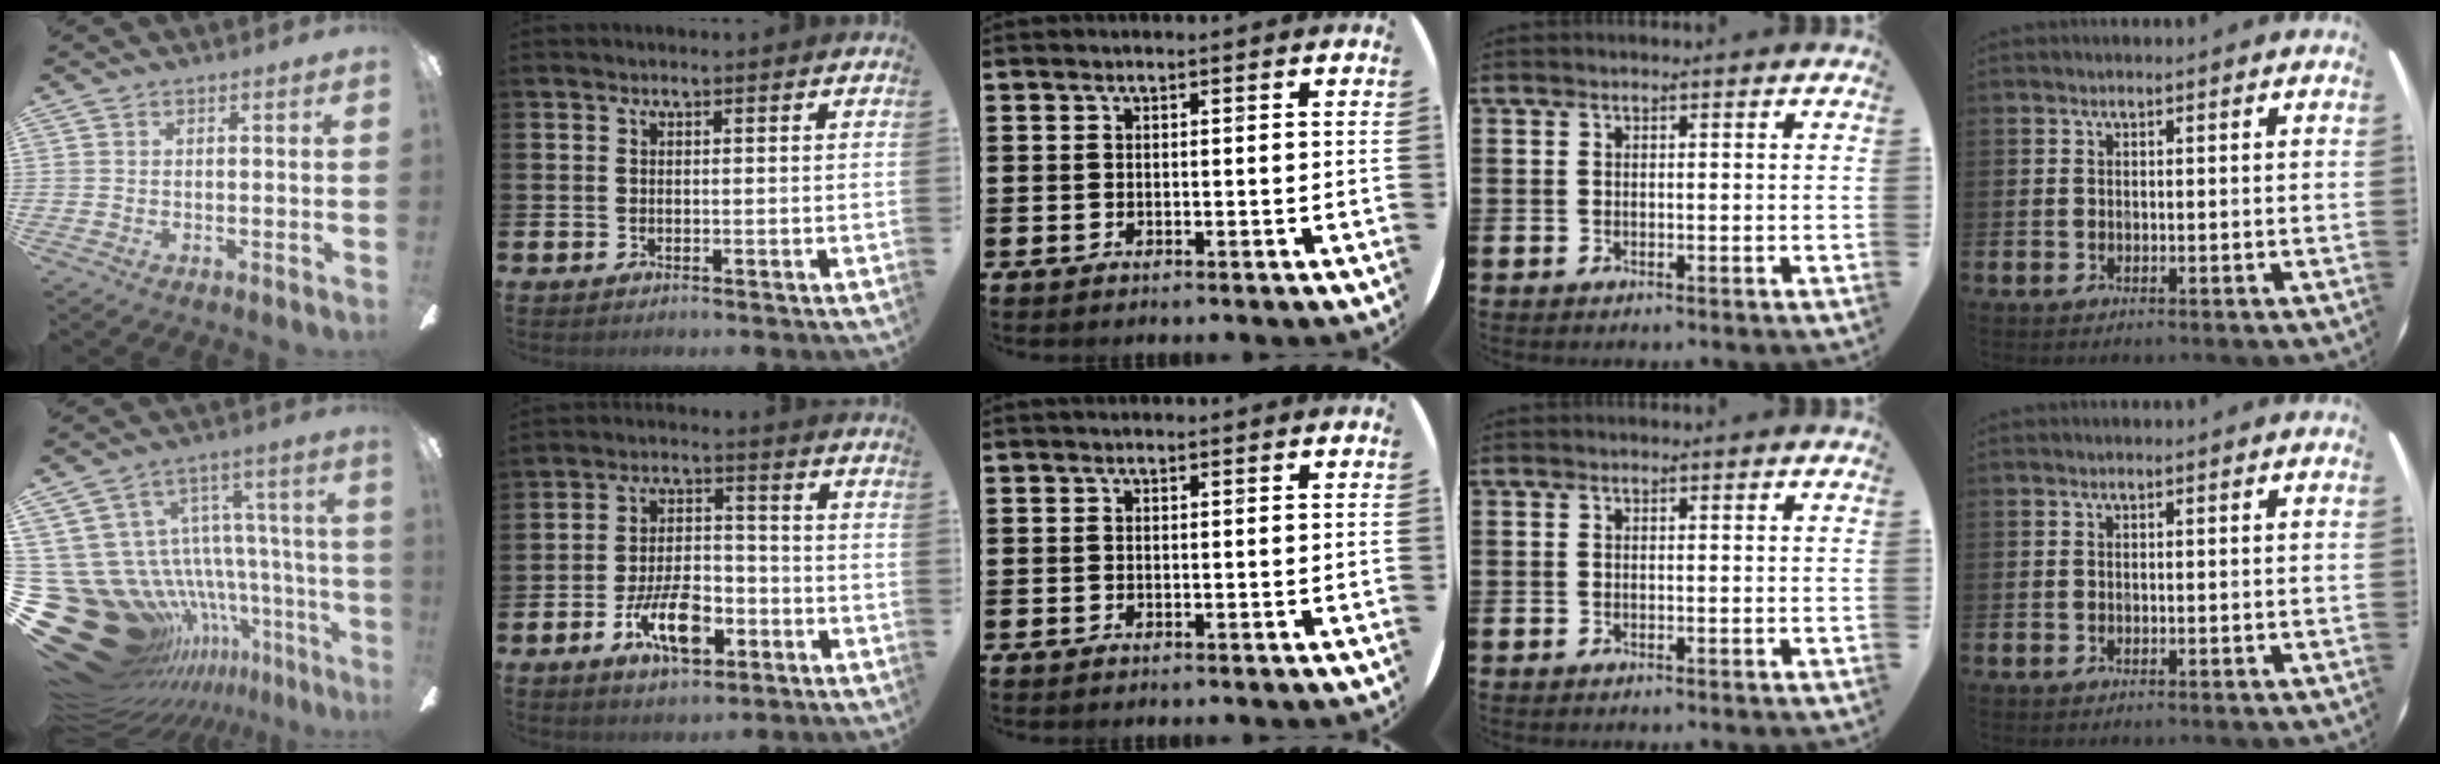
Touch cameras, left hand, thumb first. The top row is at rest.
{"thumb": {"total": 24.0, "force": [-11.2, 17.3, 12.2], "torque": [-0.200, 0.010, -0.100]}, "index": {"total": 8.9, "force": [-3.8, 4.3, 6.8], "torque": [-0.117, 0.004, -0.068]}}